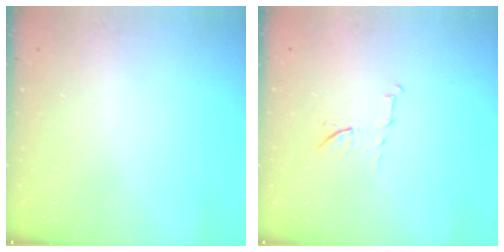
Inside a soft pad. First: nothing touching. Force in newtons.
{"total": 7.2, "press": 7.0, "slide": 1.5}